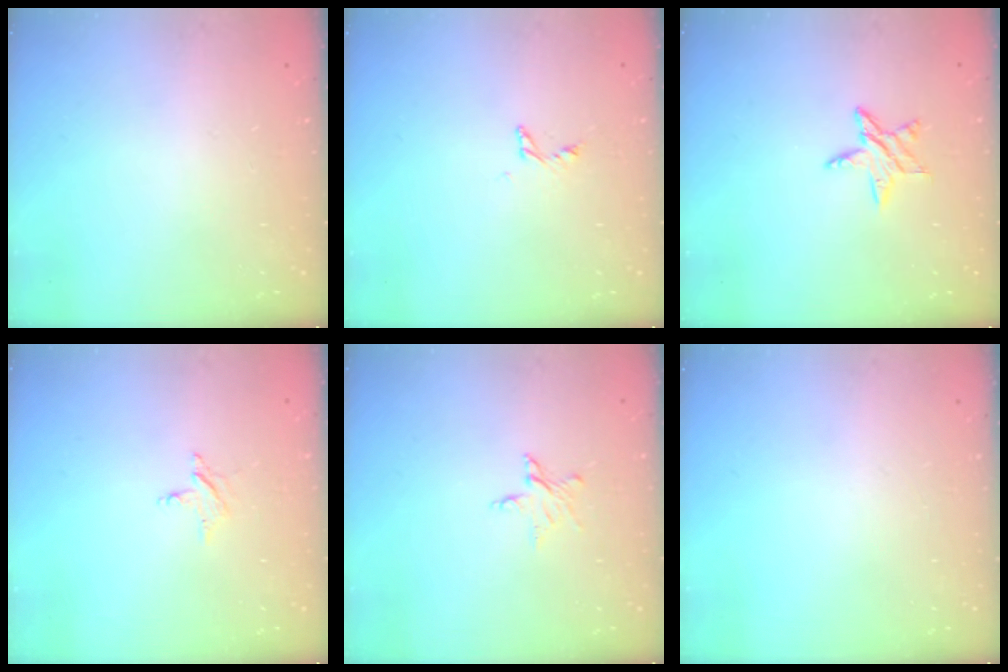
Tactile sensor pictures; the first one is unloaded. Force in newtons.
{"total": 3.1, "press": 3.1, "slide": 0.3}
{"total": 6.5, "press": 6.5, "slide": 0.5}
{"total": 2.4, "press": 2.4, "slide": 0.2}
{"total": 5.2, "press": 5.1, "slide": 0.3}
{"total": 0.0}